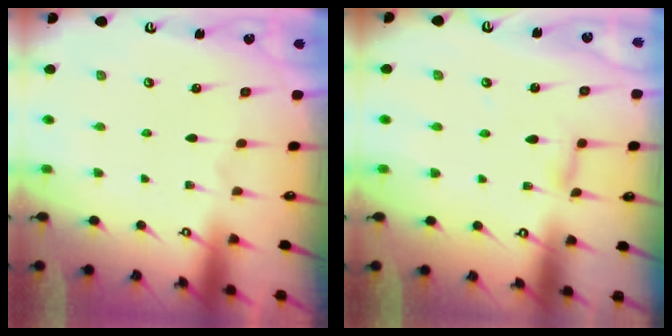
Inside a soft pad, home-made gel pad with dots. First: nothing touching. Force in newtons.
{"total": 2.6, "press": 2.6, "slide": 0.3}